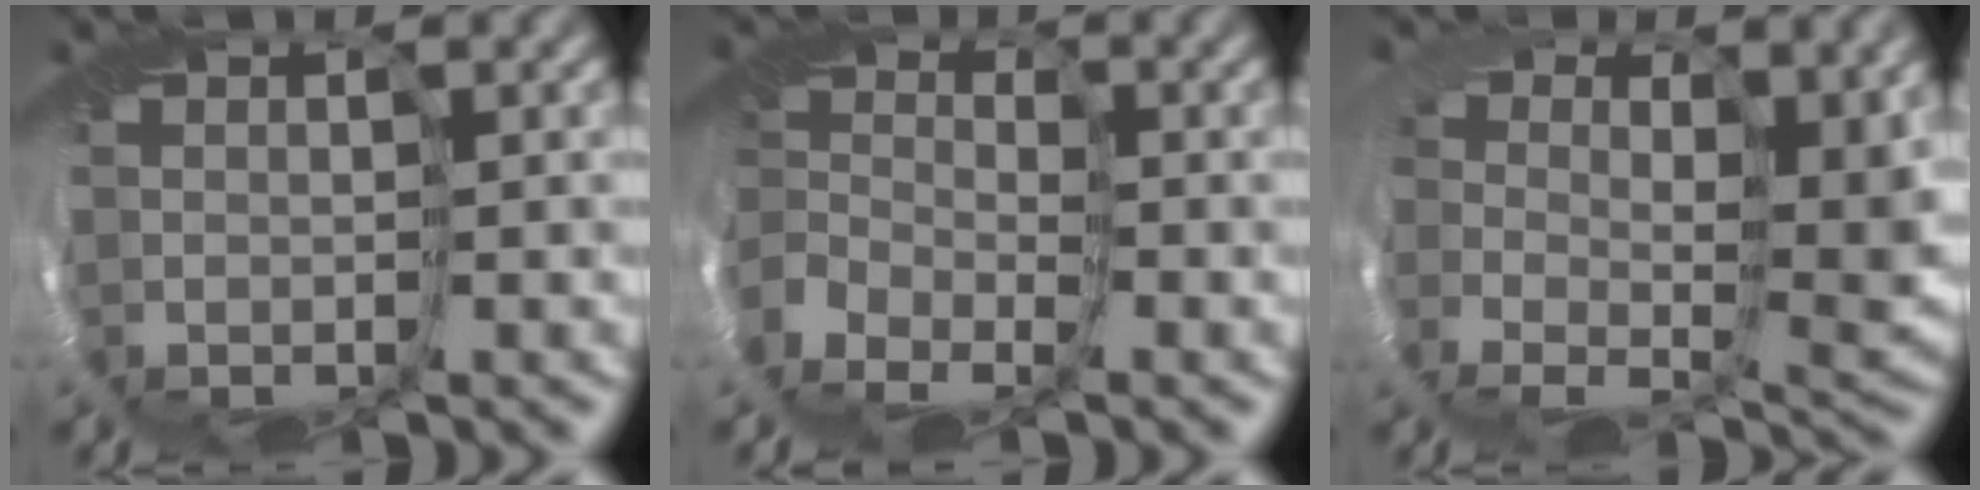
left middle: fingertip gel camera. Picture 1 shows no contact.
{"total": 5.7, "force": [-4.8, 2.9, 0.7], "torque": [0.019, -0.024, -0.099]}
{"total": 5.5, "force": [1.2, 3.3, 4.3], "torque": [-0.060, -0.040, 0.024]}